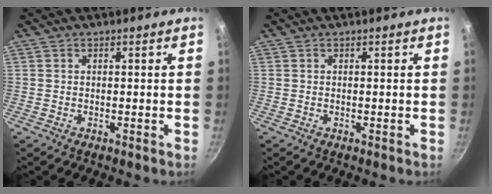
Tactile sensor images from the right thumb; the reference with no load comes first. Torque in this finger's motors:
{"motor_torque": [0.00, 0.00, 0.01, -0.01, 0.00]}